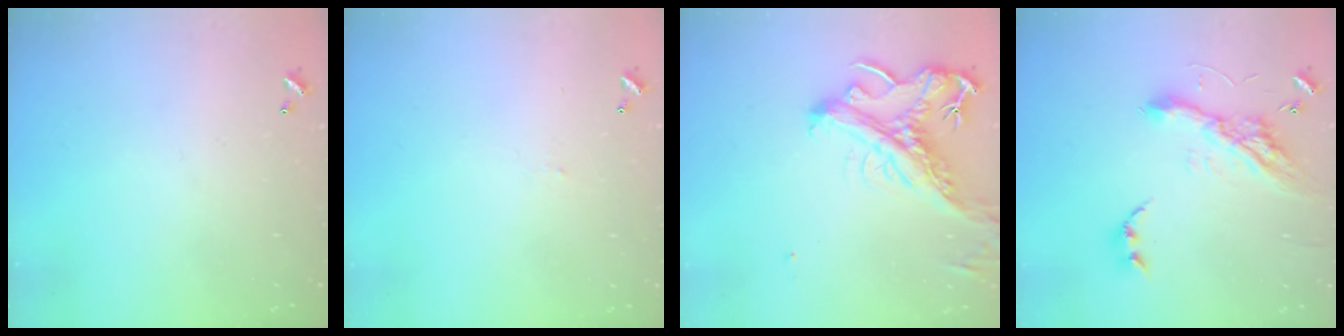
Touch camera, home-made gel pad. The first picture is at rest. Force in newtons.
{"total": 2.1, "press": 2.1, "slide": 0.2}
{"total": 2.6, "press": 2.2, "slide": 1.4}
{"total": 13.4, "press": 13.3, "slide": 0.8}